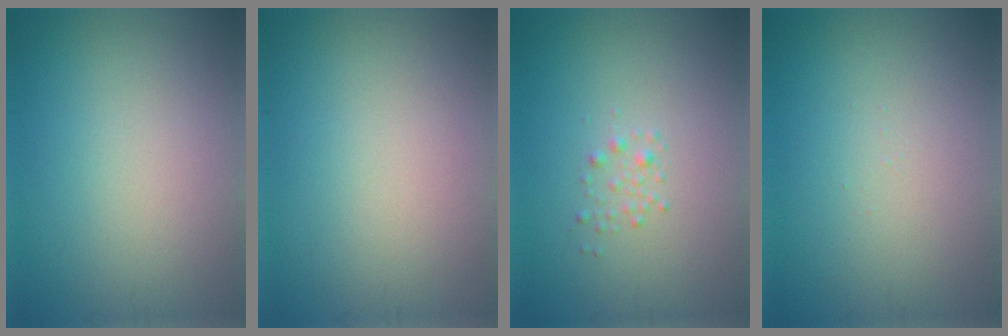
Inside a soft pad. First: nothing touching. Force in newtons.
{"total": 0.0}
{"total": 1.1, "press": 1.1, "slide": 0.1}
{"total": 0.0}